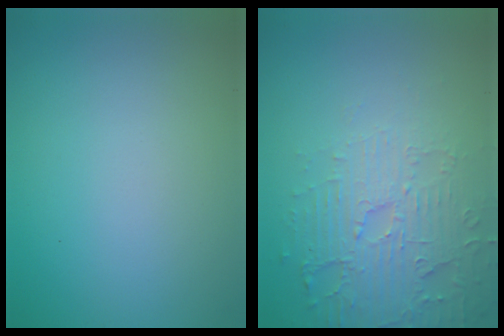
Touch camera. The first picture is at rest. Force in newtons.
{"total": 5.3, "press": 3.6, "slide": 3.8}